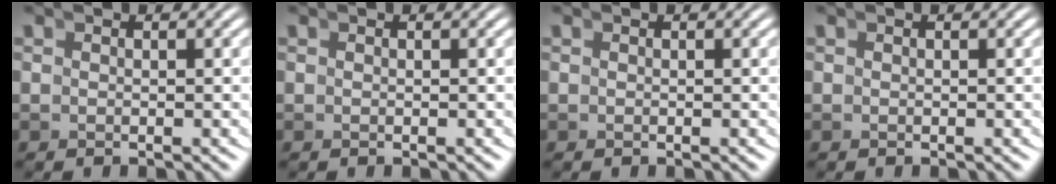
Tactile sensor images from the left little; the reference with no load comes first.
{"total": 0.0}
{"total": 0.0}
{"total": 0.0}